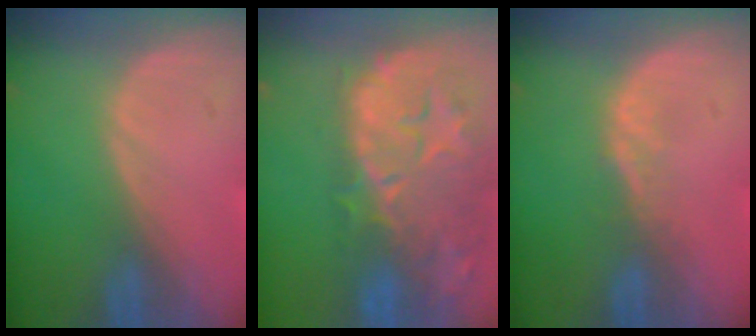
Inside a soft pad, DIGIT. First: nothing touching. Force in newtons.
{"total": 14.4, "press": 11.8, "slide": 8.2}
{"total": 1.4, "press": 1.4, "slide": 0.1}